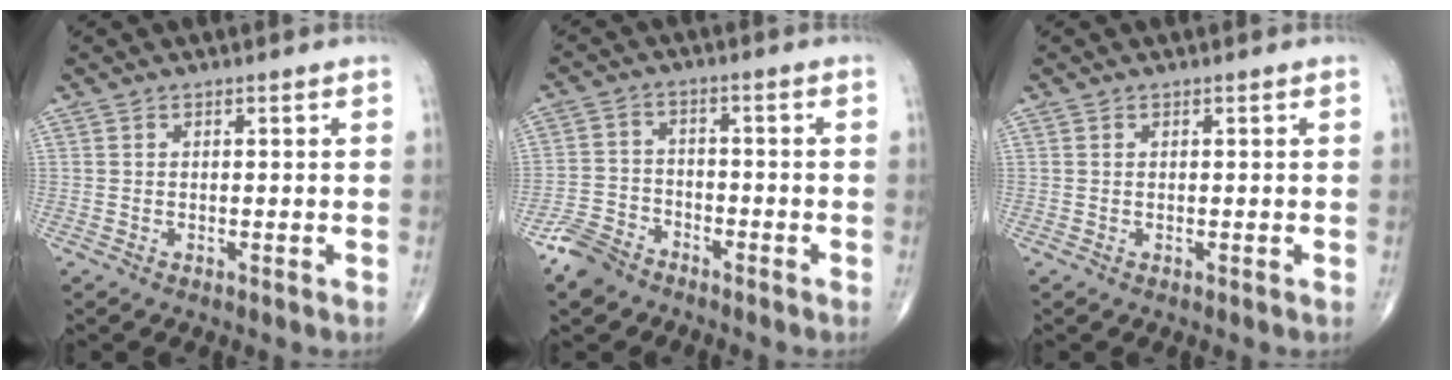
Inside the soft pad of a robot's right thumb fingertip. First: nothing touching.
{"total": 6.3, "force": [-5.0, 3.6, 1.5], "torque": [-0.025, 0.019, -0.102]}
{"total": 0.0}